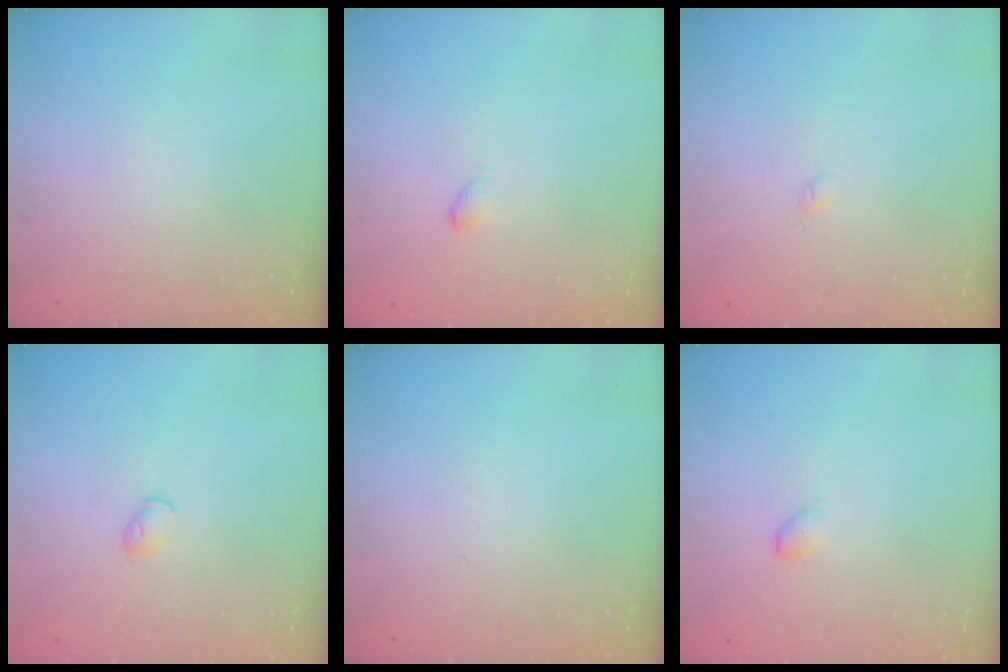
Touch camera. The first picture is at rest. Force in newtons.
{"total": 2.9, "press": 2.9, "slide": 0.4}
{"total": 2.4, "press": 2.3, "slide": 0.4}
{"total": 2.9, "press": 2.9, "slide": 0.7}
{"total": 0.0}
{"total": 4.5, "press": 4.5, "slide": 0.5}